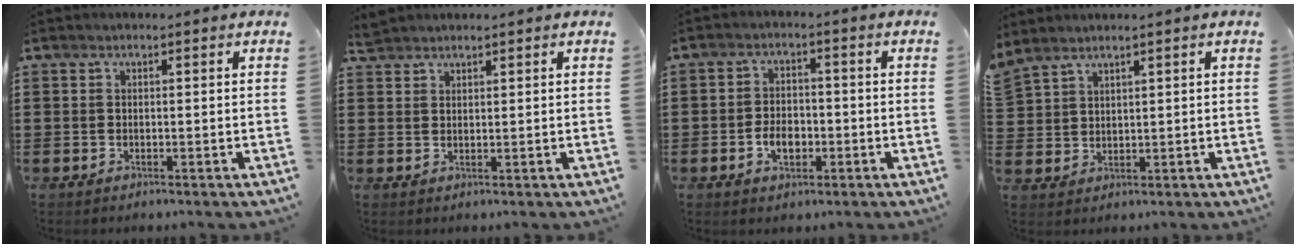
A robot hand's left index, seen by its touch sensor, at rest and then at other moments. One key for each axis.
{"total": 2.2, "fx": 2.2, "fy": 0.4, "fz": 0.3, "tx": -0.010, "ty": 0.002, "tz": 0.043}
{"total": 4.0, "fx": -1.5, "fy": 2.6, "fz": 2.6, "tx": -0.050, "ty": 0.003, "tz": -0.029}
{"total": 2.9, "fx": 2.6, "fy": 1.2, "fz": 0.0, "tx": -0.012, "ty": -0.001, "tz": 0.051}